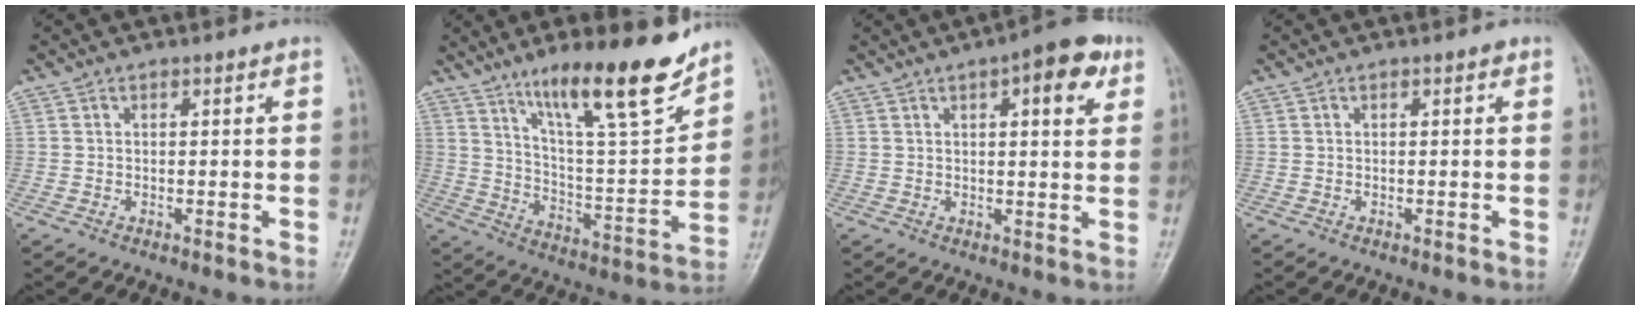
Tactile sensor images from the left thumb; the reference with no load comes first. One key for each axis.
{"total": 19.0, "fx": 13.1, "fy": 4.0, "fz": 13.1, "tx": -0.176, "ty": -0.078, "tz": 0.221}
{"total": 9.2, "fx": 4.1, "fy": 3.4, "fz": 7.5, "tx": -0.075, "ty": -0.004, "tz": 0.049}
{"total": 0.6, "fx": 0.2, "fy": 0.4, "fz": 0.4, "tx": 0.005, "ty": 0.002, "tz": -0.002}